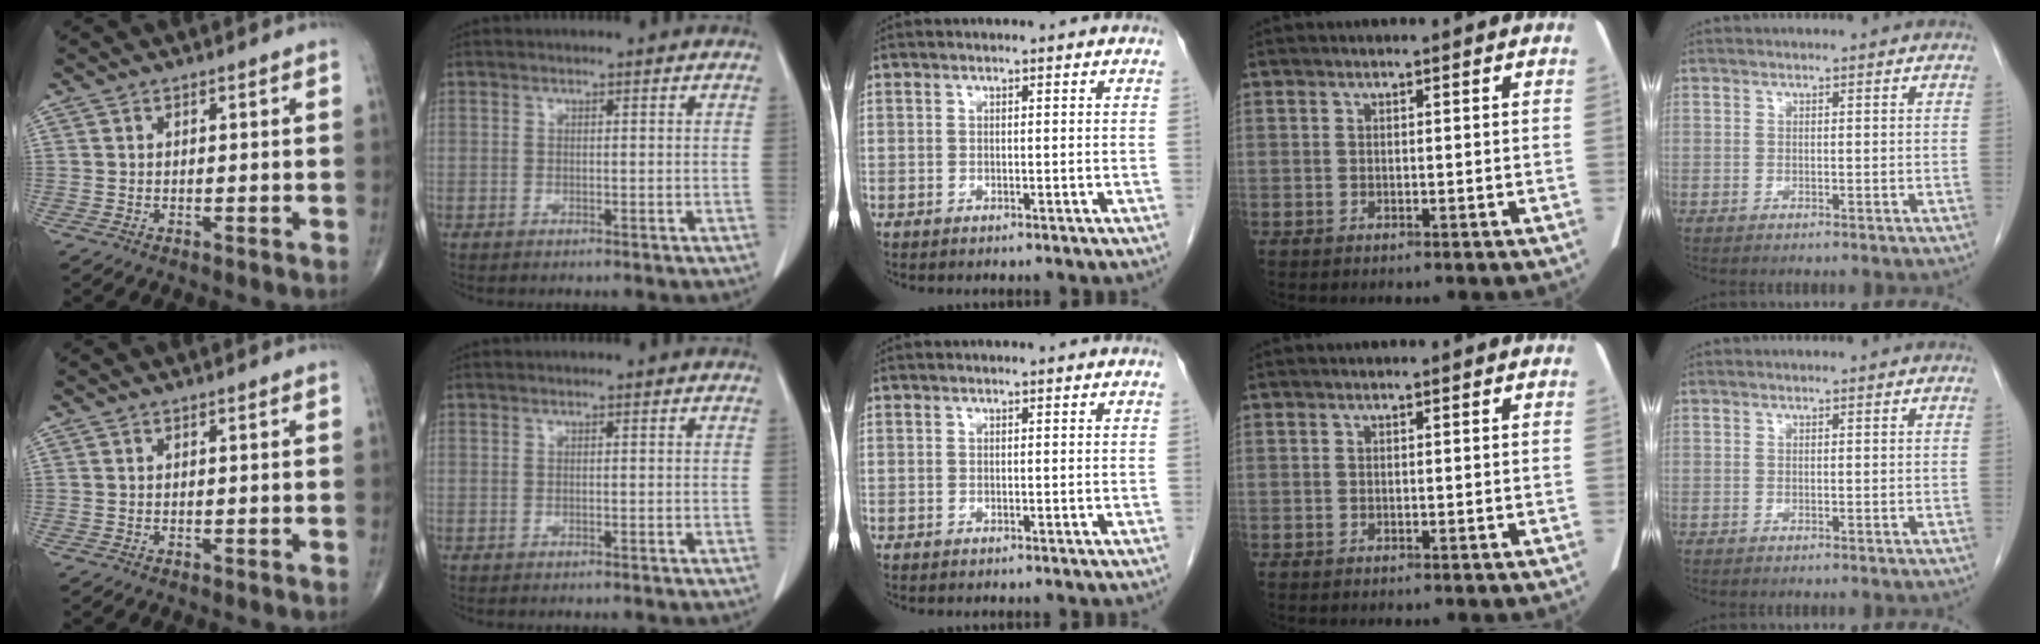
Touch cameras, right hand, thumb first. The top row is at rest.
{}